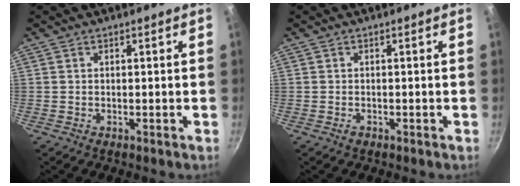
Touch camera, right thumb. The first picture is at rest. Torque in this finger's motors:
{"motor_torque": [-0.40, -0.01, -0.29, 0.17, 0.02]}